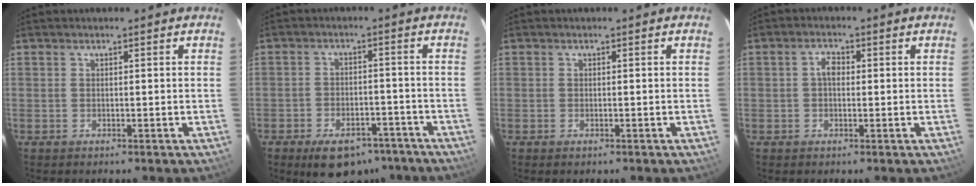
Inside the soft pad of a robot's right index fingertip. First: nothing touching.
{"total": 12.6, "force": [-9.1, 6.6, 5.8], "torque": [-0.118, 0.013, -0.115]}
{"total": 0.5, "force": [-0.4, 0.3, 0.3], "torque": [-0.005, -0.001, -0.007]}
{"total": 2.6, "force": [0.1, 1.7, 1.9], "torque": [-0.036, 0.010, 0.001]}